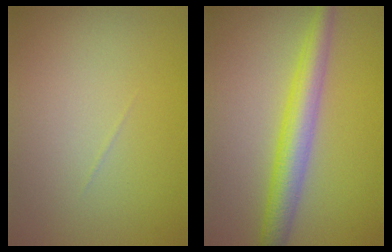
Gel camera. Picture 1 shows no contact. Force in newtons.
{"total": 4.5, "press": 4.5, "slide": 0.1}